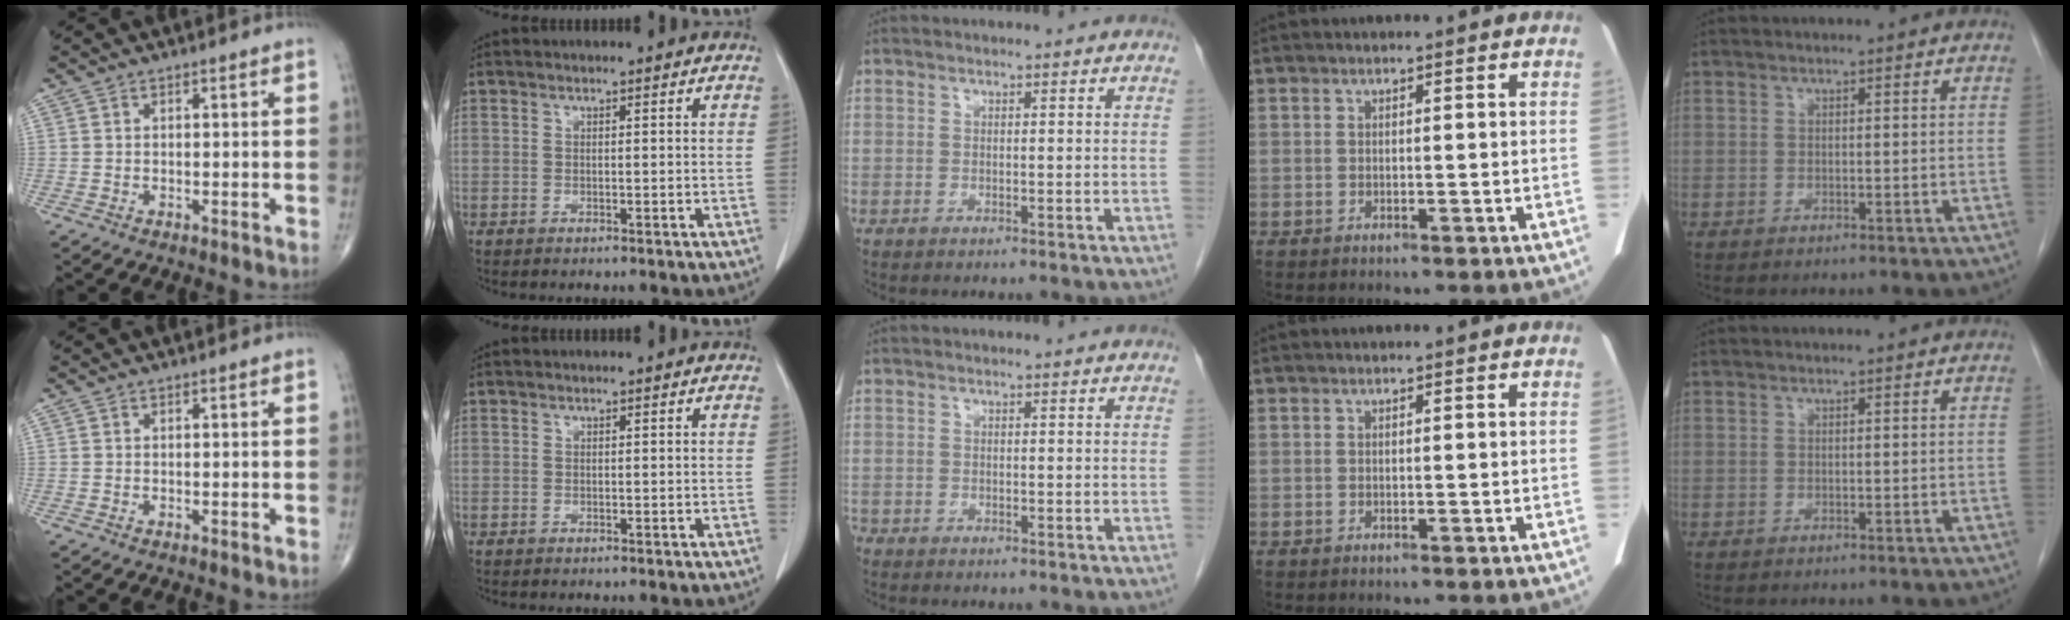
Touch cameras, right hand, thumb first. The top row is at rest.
{"middle": {"total": 0.7, "force": [-0.6, 0.4, 0.1], "torque": [-0.008, 0.001, -0.014]}}